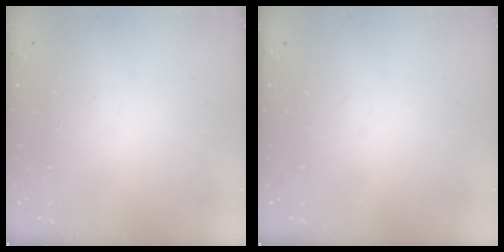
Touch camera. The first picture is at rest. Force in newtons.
{"total": 0.0}